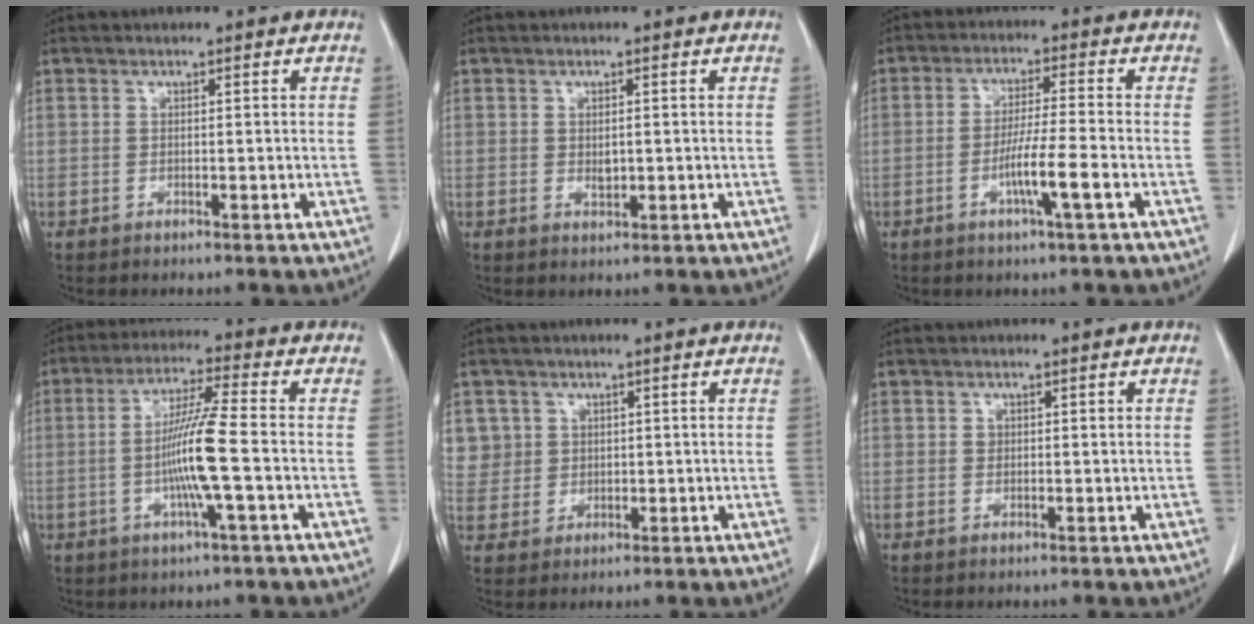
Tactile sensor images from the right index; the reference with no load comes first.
{"total": 1.6, "force": [0.0, 0.8, 1.4], "torque": [-0.024, -0.003, 0.003]}
{"total": 6.6, "force": [-2.5, -0.5, 6.1], "torque": [-0.113, -0.008, -0.048]}
{"total": 9.6, "force": [-1.6, -0.6, 9.4], "torque": [-0.182, -0.003, -0.036]}
{"total": 6.2, "force": [2.4, 5.7, 0.1], "torque": [0.000, 0.011, 0.059]}
{"total": 0.9, "force": [0.3, 0.8, 0.3], "torque": [-0.002, 0.000, 0.003]}